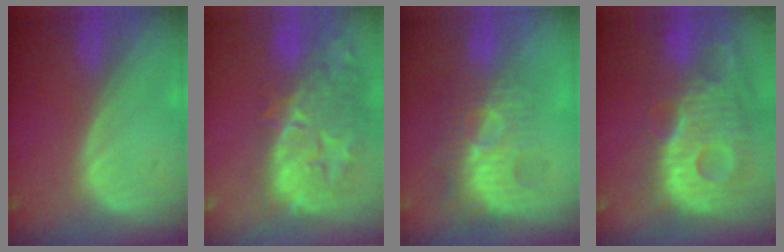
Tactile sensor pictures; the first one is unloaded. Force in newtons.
{"total": 14.7, "press": 11.9, "slide": 8.6}
{"total": 9.8, "press": 8.5, "slide": 4.9}
{"total": 13.7, "press": 11.8, "slide": 6.8}